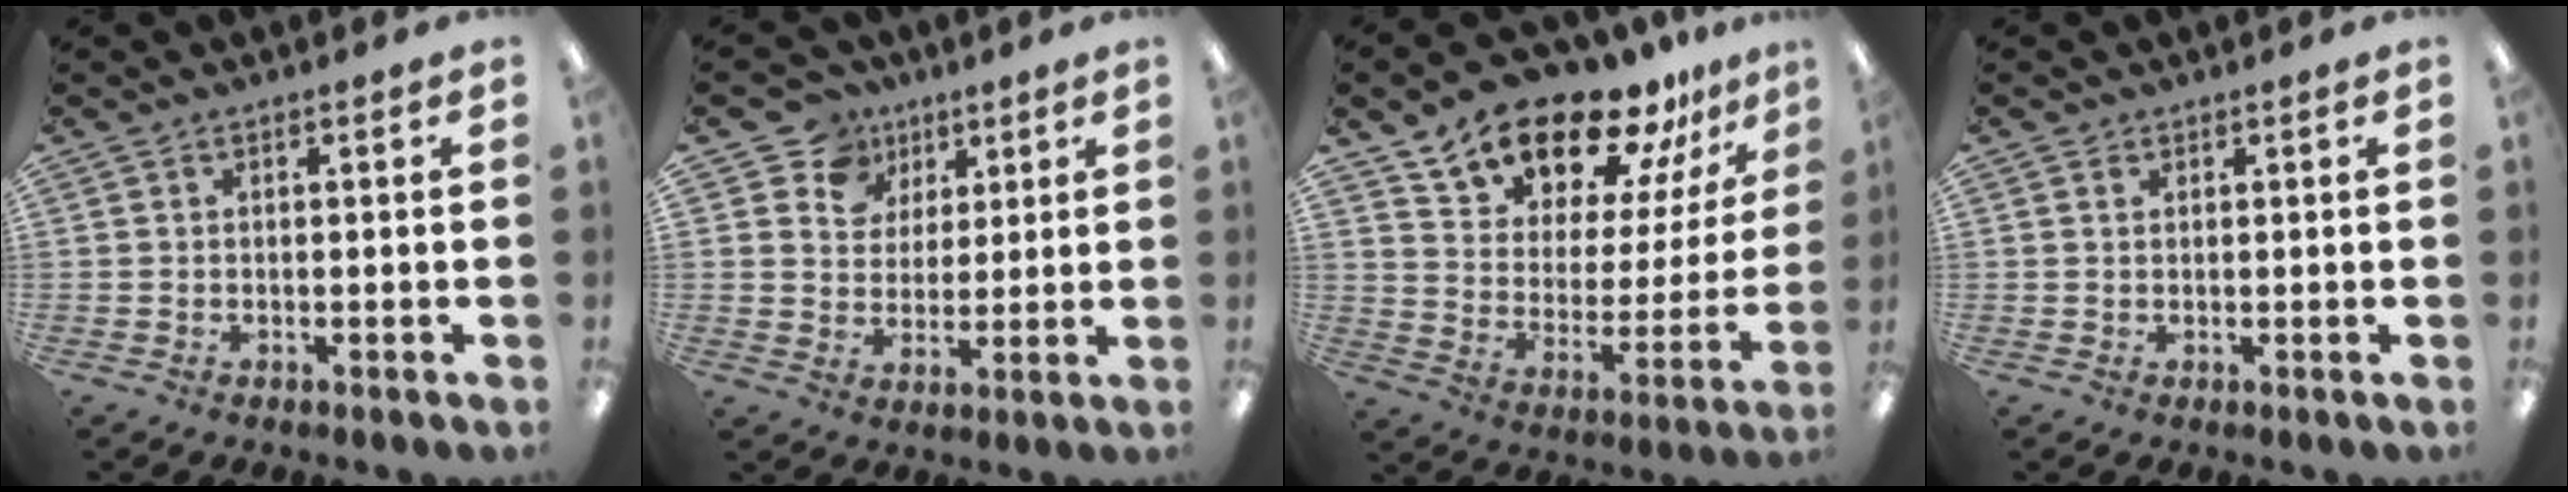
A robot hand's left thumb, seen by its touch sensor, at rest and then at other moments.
{"total": 8.9, "force": [4.9, 7.3, 0.8], "torque": [-0.027, -0.039, 0.092]}
{"total": 18.0, "force": [15.5, 7.5, 5.3], "torque": [-0.103, -0.125, 0.275]}
{"total": 0.7, "force": [0.5, 0.5, 0.2], "torque": [-0.005, 0.001, 0.010]}